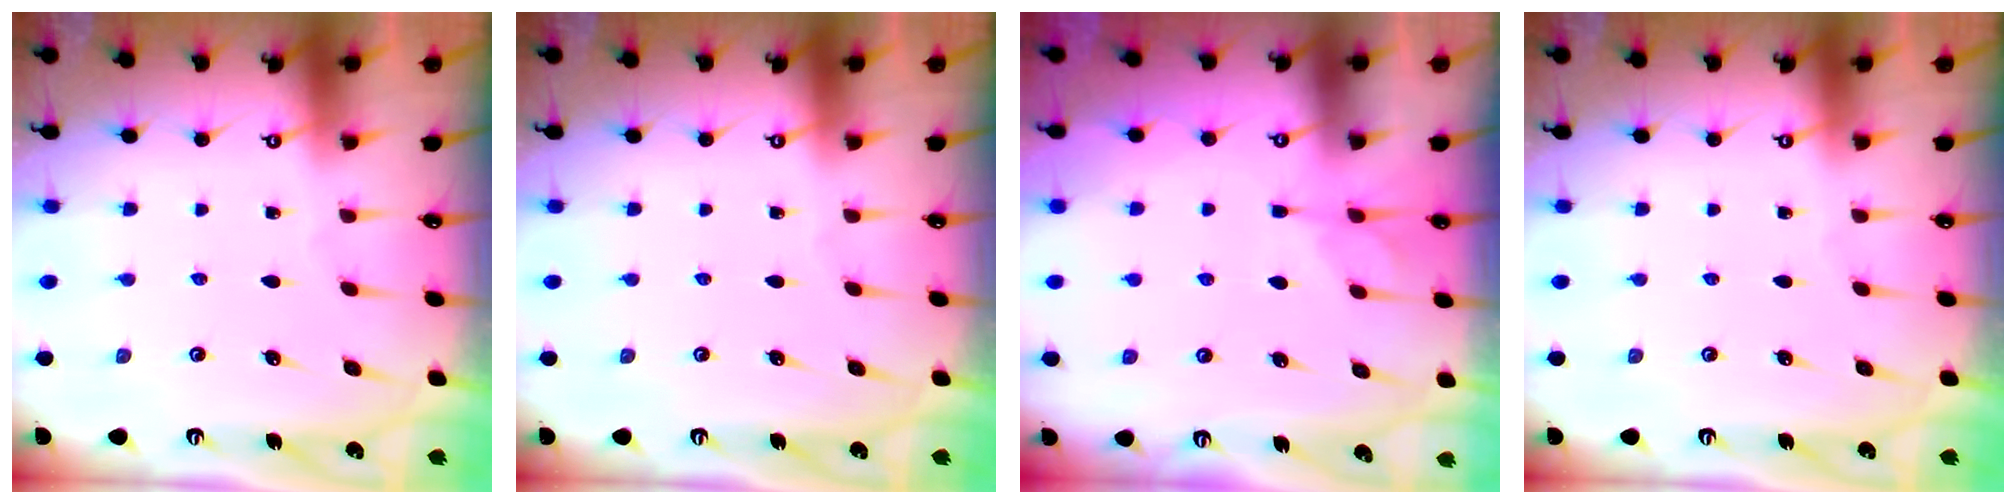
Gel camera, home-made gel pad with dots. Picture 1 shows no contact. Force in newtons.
{"total": 0.0}
{"total": 2.6, "press": 2.3, "slide": 1.2}
{"total": 0.0}